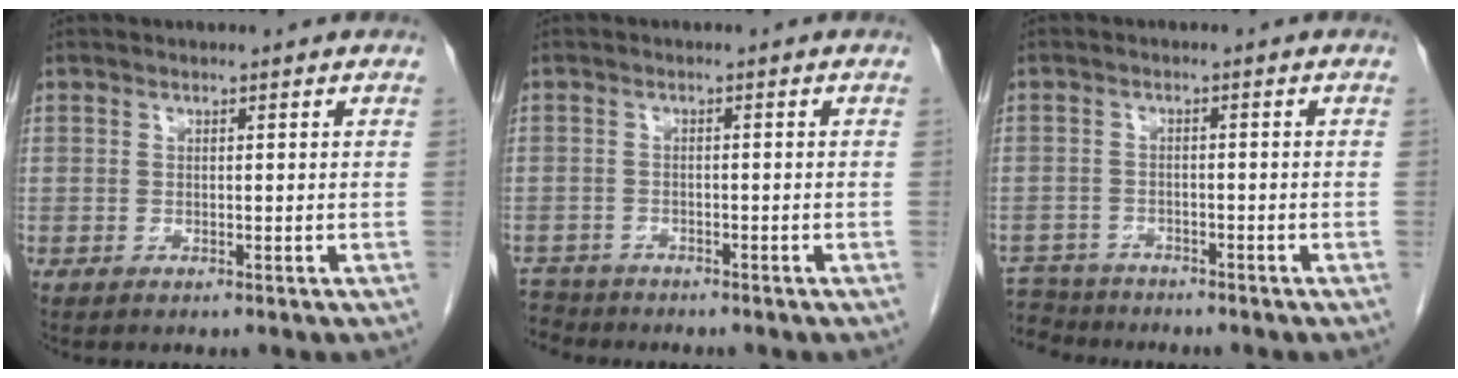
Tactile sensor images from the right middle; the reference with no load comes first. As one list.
[{"total": 4.1, "force": [-3.9, 1.3, -0.5], "torque": [0.012, -0.008, -0.071]}, {"total": 6.1, "force": [-5.8, 1.9, 0.2], "torque": [-0.003, -0.001, -0.100]}]